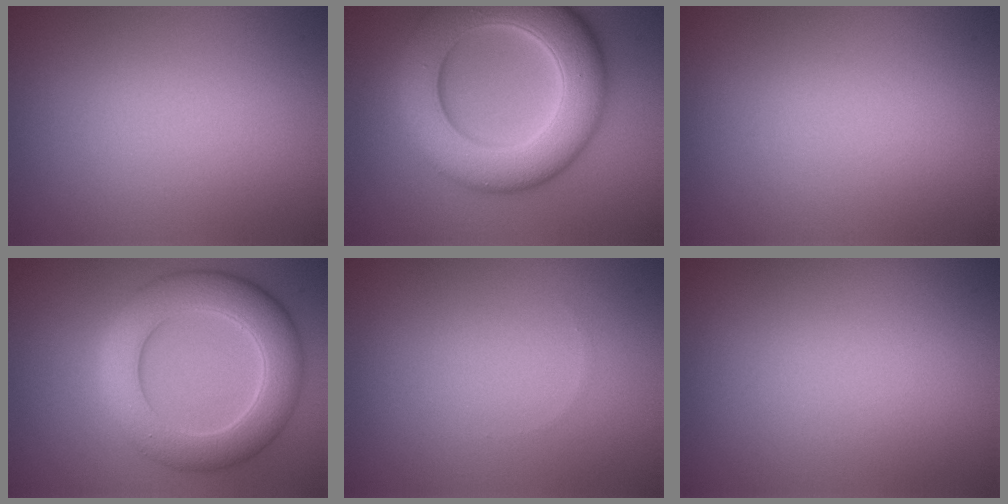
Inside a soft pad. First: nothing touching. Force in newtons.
{"total": 11.3, "press": 11.3, "slide": 0.1}
{"total": 0.0}
{"total": 7.6, "press": 7.6, "slide": 0.3}
{"total": 0.0}
{"total": 0.0}